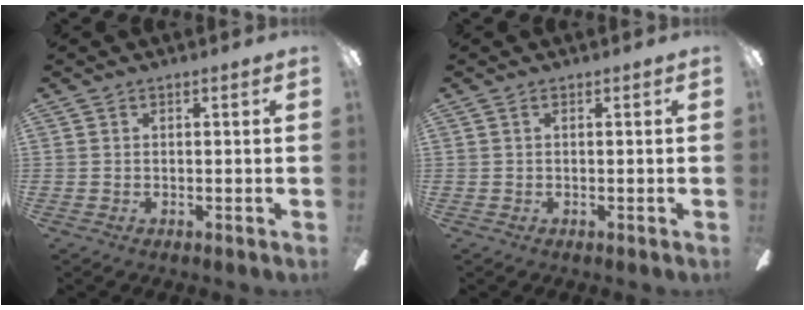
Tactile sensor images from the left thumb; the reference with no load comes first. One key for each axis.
{"total": 0.0}